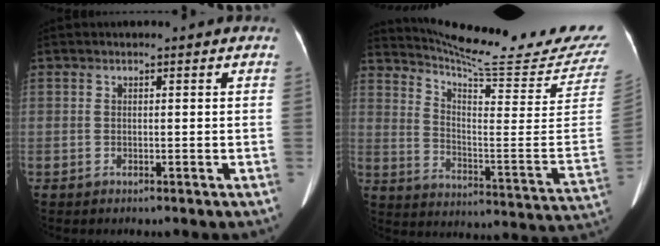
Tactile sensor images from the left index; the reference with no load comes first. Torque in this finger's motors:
{"motor_torque": [-0.21, -1.10, -0.05, 0.01]}